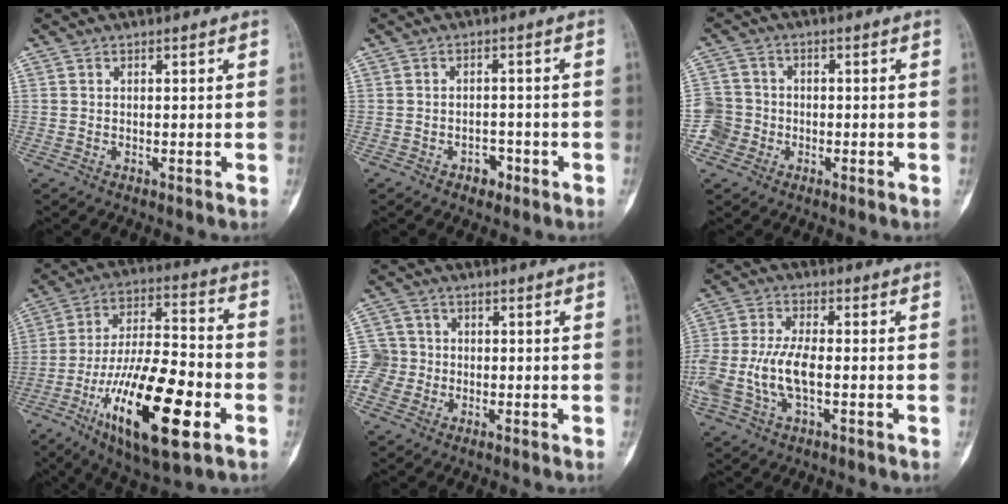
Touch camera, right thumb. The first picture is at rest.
{"total": 2.5, "force": [-1.5, 1.7, 1.0], "torque": [-0.002, 0.014, -0.017]}
{"total": 5.2, "force": [-1.8, 4.9, 0.5], "torque": [0.012, 0.018, -0.038]}
{"total": 23.5, "force": [-9.0, 7.9, 20.2], "torque": [-0.365, 0.033, -0.150]}
{"total": 5.8, "force": [-1.3, 5.6, 0.9], "torque": [0.001, 0.016, -0.030]}
{"total": 11.5, "force": [-2.0, 5.5, 9.9], "torque": [-0.229, 0.017, -0.038]}